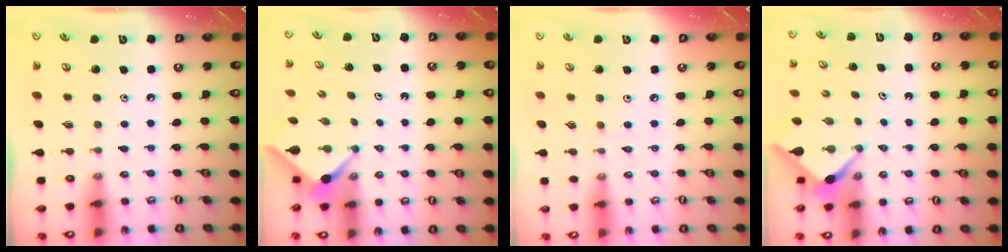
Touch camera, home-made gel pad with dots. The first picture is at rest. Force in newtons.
{"total": 2.4, "press": 2.4, "slide": 0.3}
{"total": 2.2, "press": 2.2, "slide": 0.5}
{"total": 2.6, "press": 2.6, "slide": 0.2}